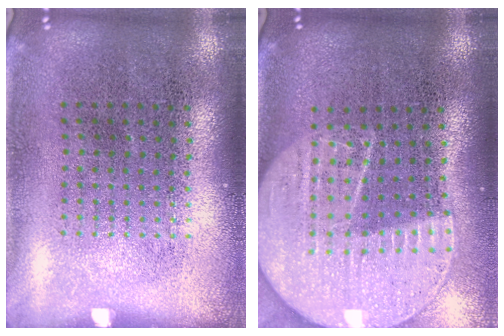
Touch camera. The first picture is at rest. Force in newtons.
{"total": 2.3, "press": 2.0, "slide": 1.1}